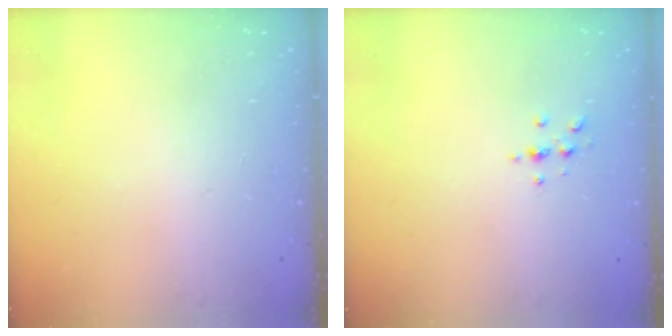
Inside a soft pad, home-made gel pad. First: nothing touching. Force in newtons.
{"total": 2.2, "press": 2.1, "slide": 0.2}